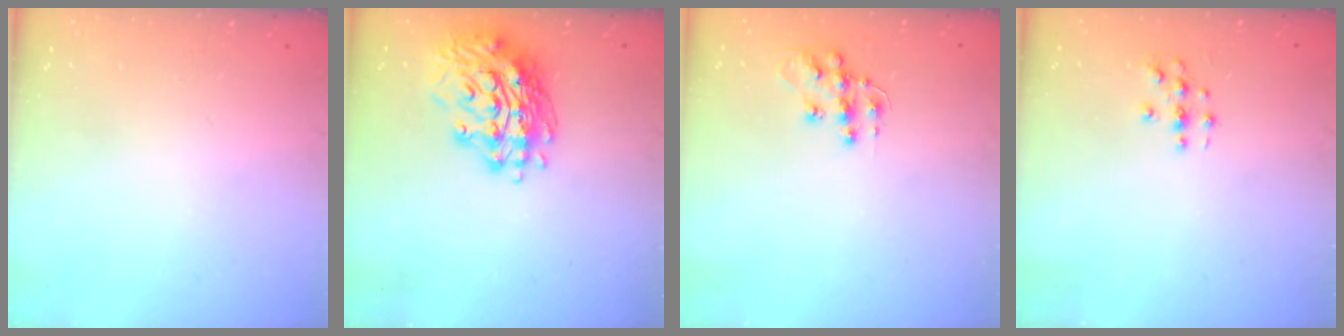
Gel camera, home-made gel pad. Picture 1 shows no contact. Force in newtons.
{"total": 16.1, "press": 16.0, "slide": 1.7}
{"total": 10.7, "press": 10.7, "slide": 0.7}
{"total": 2.8, "press": 2.8, "slide": 0.3}